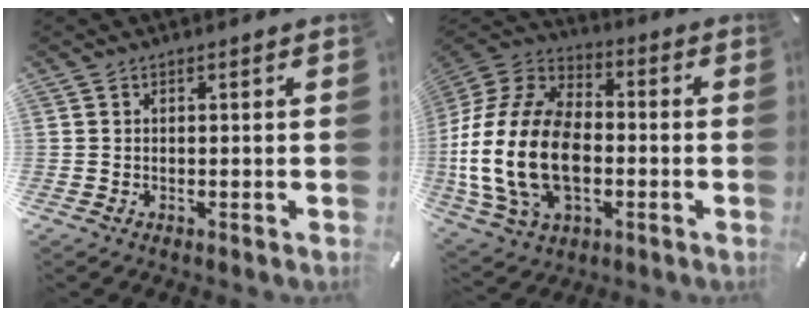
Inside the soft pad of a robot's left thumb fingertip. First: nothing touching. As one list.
[{"total": 21.8, "force": [-4.6, 14.9, 15.3], "torque": [-0.338, 0.028, -0.077]}]